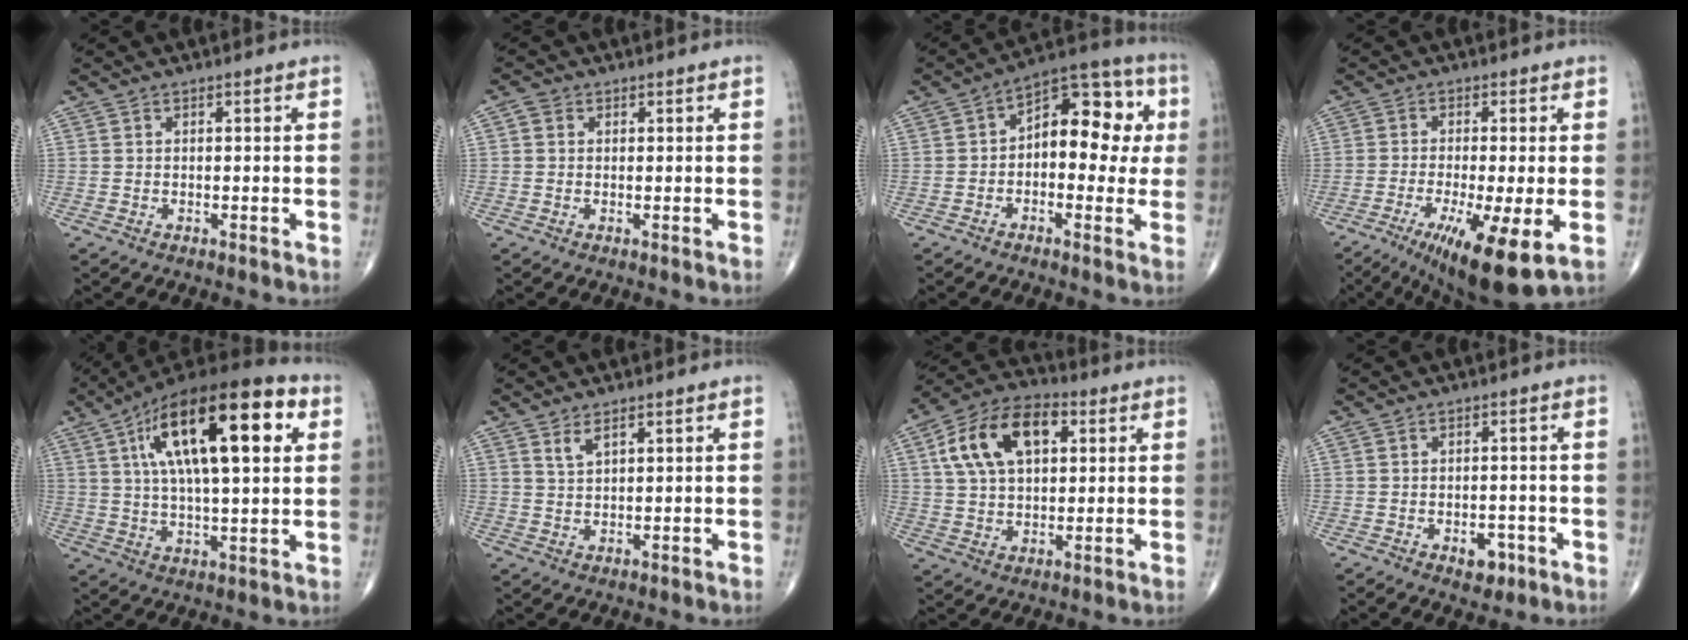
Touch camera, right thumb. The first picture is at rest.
{"total": 1.7, "force": [0.4, 1.5, 0.7], "torque": [-0.008, 0.003, 0.003]}
{"total": 14.2, "force": [1.0, 8.3, 11.5], "torque": [-0.111, 0.041, 0.002]}
{"total": 12.9, "force": [-4.8, 2.4, 11.8], "torque": [-0.193, -0.019, -0.073]}
{"total": 24.8, "force": [8.0, 9.0, 21.8], "torque": [-0.356, 0.011, 0.121]}
{"total": 2.5, "force": [1.7, 0.9, 1.7], "torque": [-0.033, -0.007, 0.037]}
{"total": 15.8, "force": [4.8, 9.3, 11.9], "torque": [-0.201, 0.014, 0.081]}
{"total": 3.7, "force": [-1.7, 2.3, 2.4], "torque": [-0.016, 0.005, -0.019]}